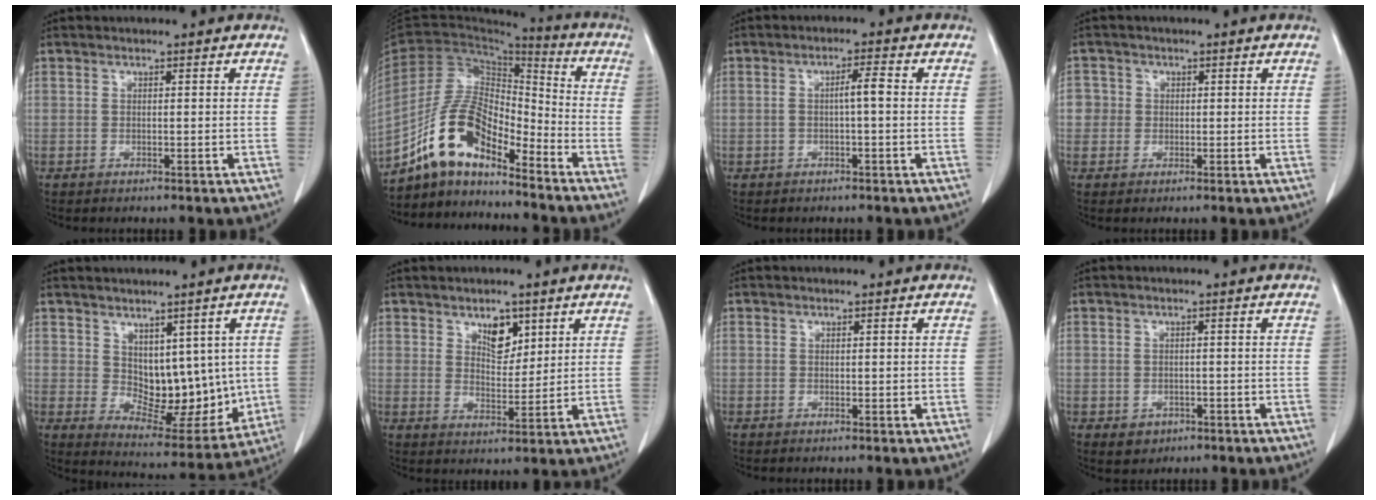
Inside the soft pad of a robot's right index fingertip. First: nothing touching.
{"total": 11.2, "force": [-8.8, 3.9, 5.8], "torque": [-0.118, 0.034, -0.161]}
{"total": 2.7, "force": [-0.1, 0.2, 2.7], "torque": [-0.048, 0.008, -0.001]}
{"total": 2.6, "force": [0.1, 2.6, 0.0], "torque": [0.015, 0.009, 0.000]}
{"total": 10.8, "force": [1.5, 6.4, 8.5], "torque": [-0.101, -0.003, 0.049]}
{"total": 5.0, "force": [2.9, 2.7, 3.1], "torque": [-0.046, -0.004, 0.052]}
{"total": 0.0}
{"total": 2.6, "force": [-1.0, 2.3, 0.7], "torque": [-0.006, 0.004, -0.006]}